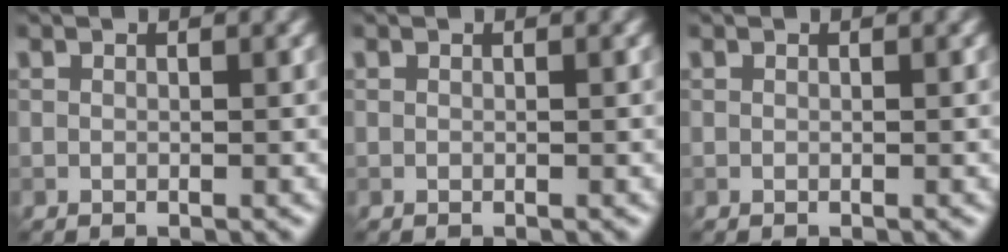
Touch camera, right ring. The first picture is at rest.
{"total": 0.0}
{"total": 0.0}